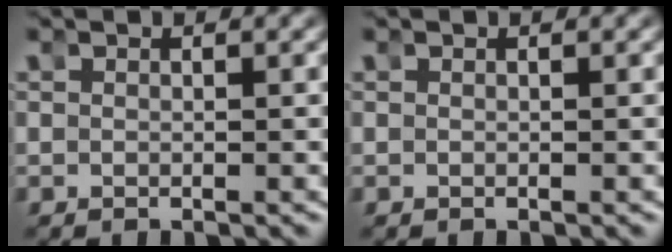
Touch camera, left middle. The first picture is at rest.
{"total": 0.0}